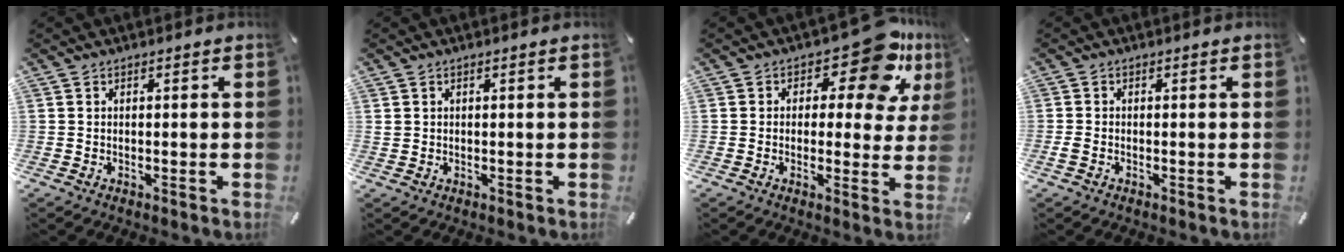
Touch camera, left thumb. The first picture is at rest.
{"total": 0.9, "force": [0.6, 0.7, 0.1], "torque": [-0.001, 0.001, 0.012]}
{"total": 13.6, "force": [7.4, 6.4, 9.4], "torque": [-0.125, -0.044, 0.122]}
{"total": 1.1, "force": [-0.3, 0.6, 0.8], "torque": [-0.015, 0.001, -0.005]}